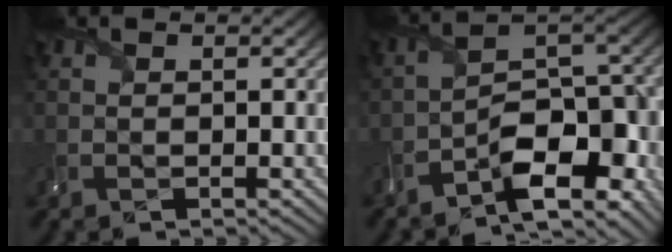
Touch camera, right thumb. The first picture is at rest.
{"total": 12.8, "force": [-6.3, 5.4, 9.7], "torque": [-0.147, -0.013, -0.104]}